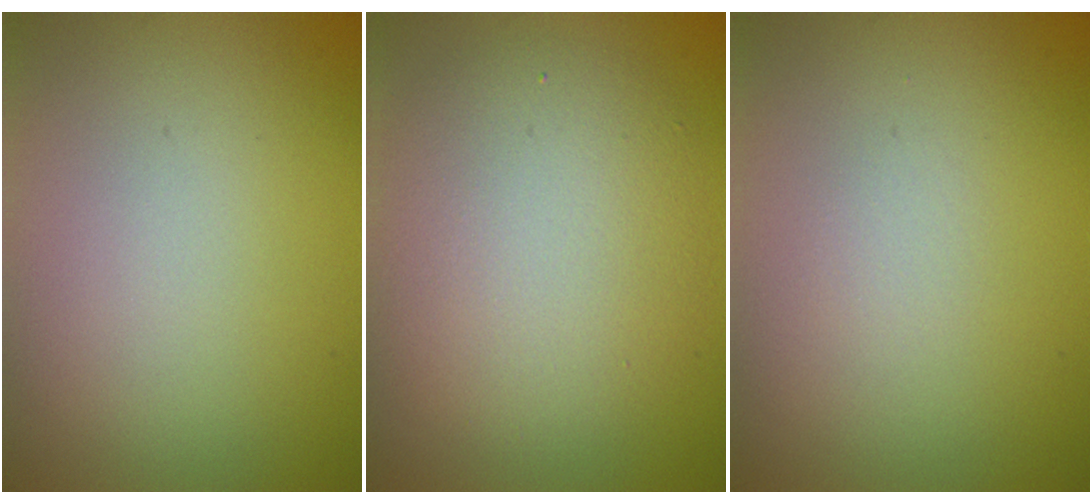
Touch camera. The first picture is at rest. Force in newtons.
{"total": 6.0, "press": 6.0, "slide": 0.2}
{"total": 0.5, "press": 0.5, "slide": 0.1}